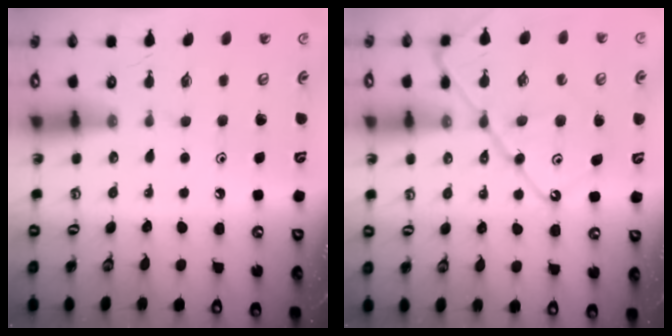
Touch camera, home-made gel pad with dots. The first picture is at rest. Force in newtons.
{"total": 14.9, "press": 14.8, "slide": 1.7}